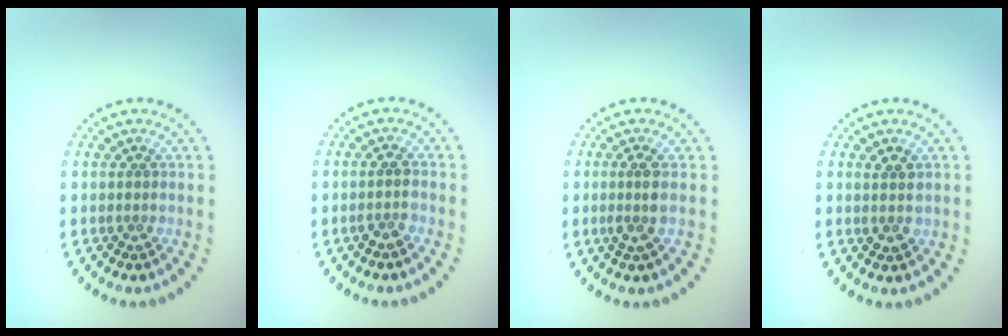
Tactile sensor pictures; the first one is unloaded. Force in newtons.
{"total": 1.3, "press": 1.3, "slide": 0.3}
{"total": 1.8, "press": 1.4, "slide": 1.1}
{"total": 1.7, "press": 1.6, "slide": 0.6}